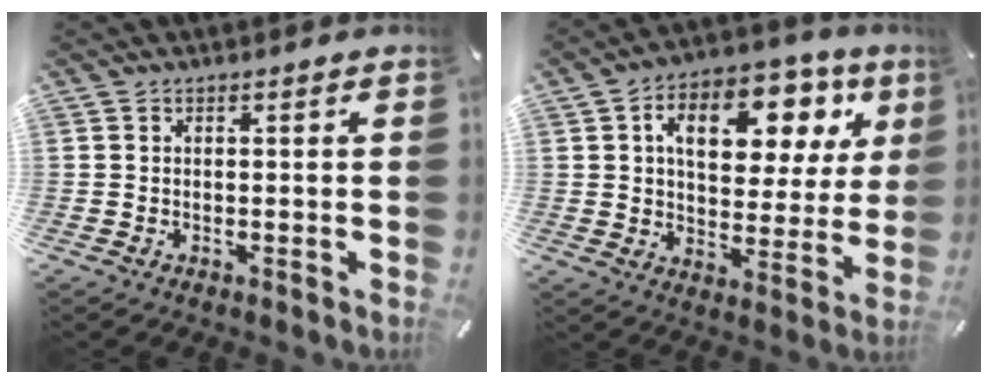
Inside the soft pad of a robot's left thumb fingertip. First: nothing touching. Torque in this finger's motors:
{"motor_torque": [2.50, 2.51, 1.63, -1.15, 0.16]}